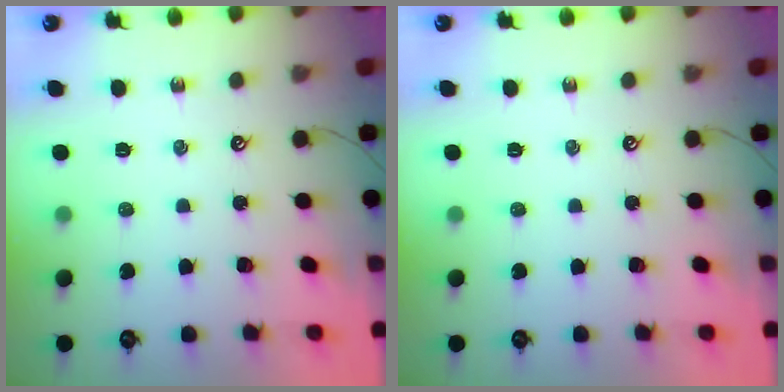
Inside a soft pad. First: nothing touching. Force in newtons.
{"total": 0.0}